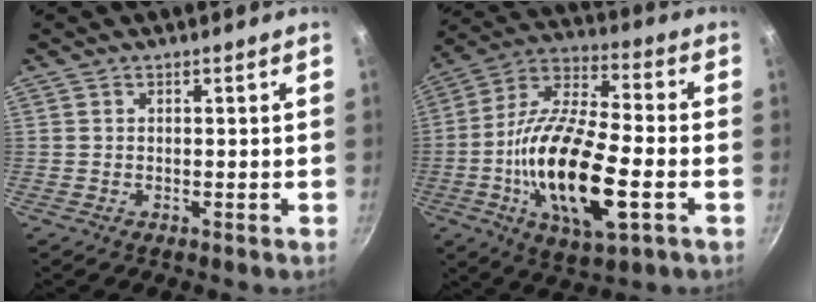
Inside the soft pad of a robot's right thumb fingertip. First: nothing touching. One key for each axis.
{"total": 21.8, "fx": -5.1, "fy": 8.1, "fz": 19.6, "tx": -0.374, "ty": 0.019, "tz": -0.105}